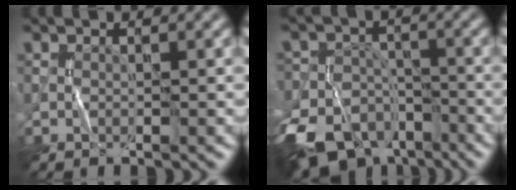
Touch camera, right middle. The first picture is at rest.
{"total": 12.5, "force": [-8.6, 7.5, 5.1], "torque": [-0.105, -0.025, -0.155]}